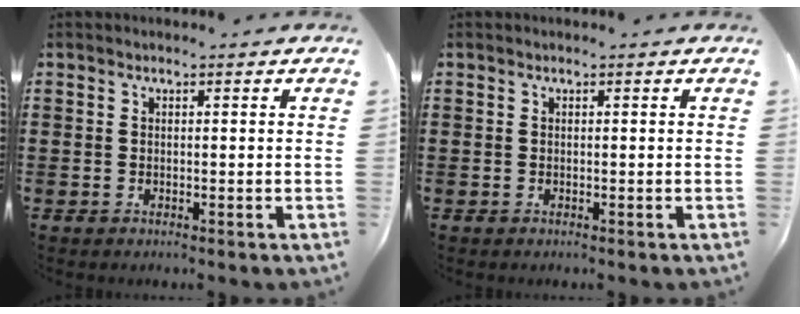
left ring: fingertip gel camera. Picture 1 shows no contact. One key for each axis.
{"total": 0.0}